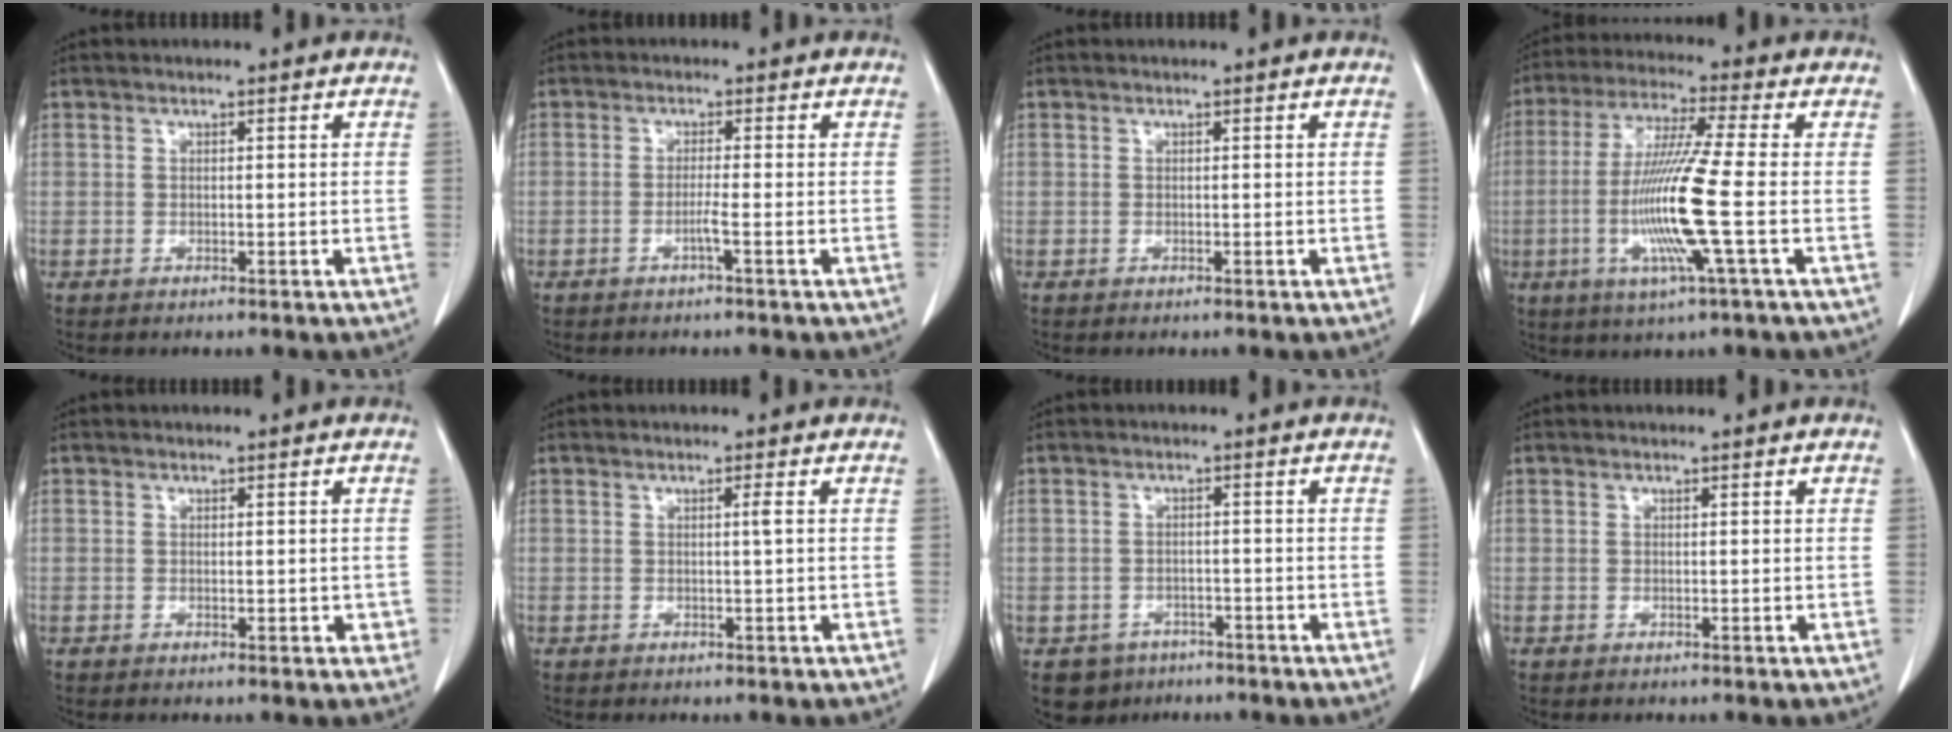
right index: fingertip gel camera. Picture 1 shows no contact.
{"total": 1.8, "force": [-0.8, -0.5, 1.5], "torque": [-0.028, -0.002, -0.019]}
{"total": 0.0}
{"total": 12.8, "force": [-2.5, -1.2, 12.6], "torque": [-0.256, -0.017, -0.058]}
{"total": 1.6, "force": [-0.1, 1.1, 1.2], "torque": [-0.007, 0.004, 0.000]}
{"total": 0.8, "force": [0.2, -0.3, 0.8], "torque": [-0.013, 0.000, 0.003]}
{"total": 4.2, "force": [-2.6, 3.3, 0.4], "torque": [-0.006, 0.006, -0.036]}
{"total": 0.0}